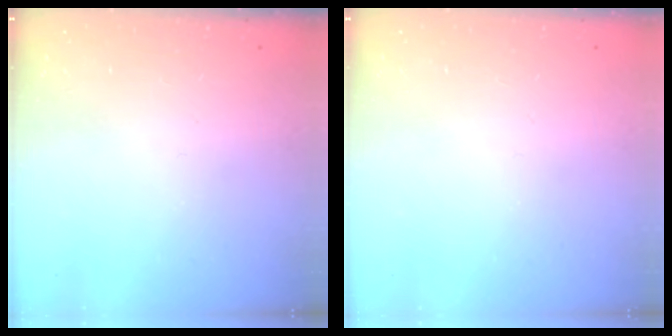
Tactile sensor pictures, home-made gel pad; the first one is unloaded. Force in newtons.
{"total": 0.0}